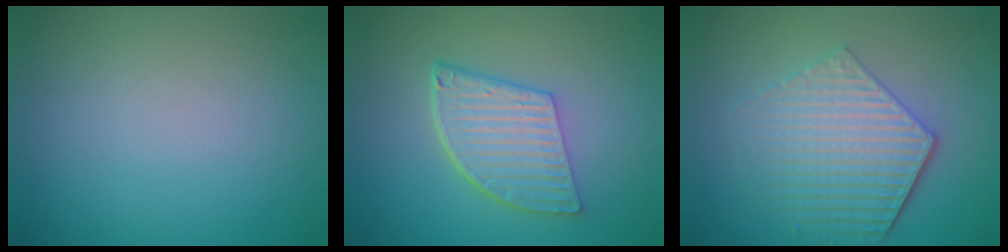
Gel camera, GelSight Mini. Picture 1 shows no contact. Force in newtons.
{"total": 5.5, "press": 4.1, "slide": 3.7}
{"total": 6.0, "press": 4.4, "slide": 4.0}